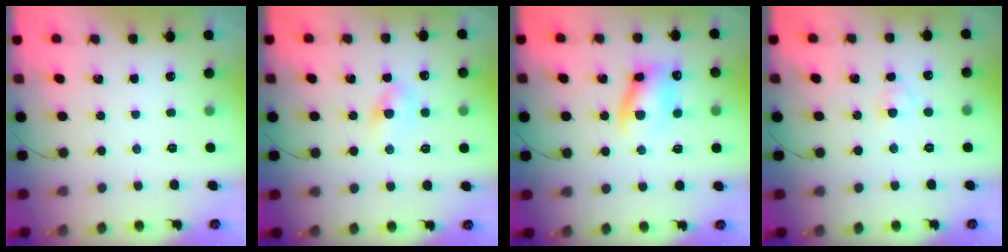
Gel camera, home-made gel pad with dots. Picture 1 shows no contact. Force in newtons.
{"total": 3.9, "press": 3.6, "slide": 1.4}
{"total": 11.3, "press": 11.0, "slide": 2.4}
{"total": 2.6, "press": 2.4, "slide": 1.1}